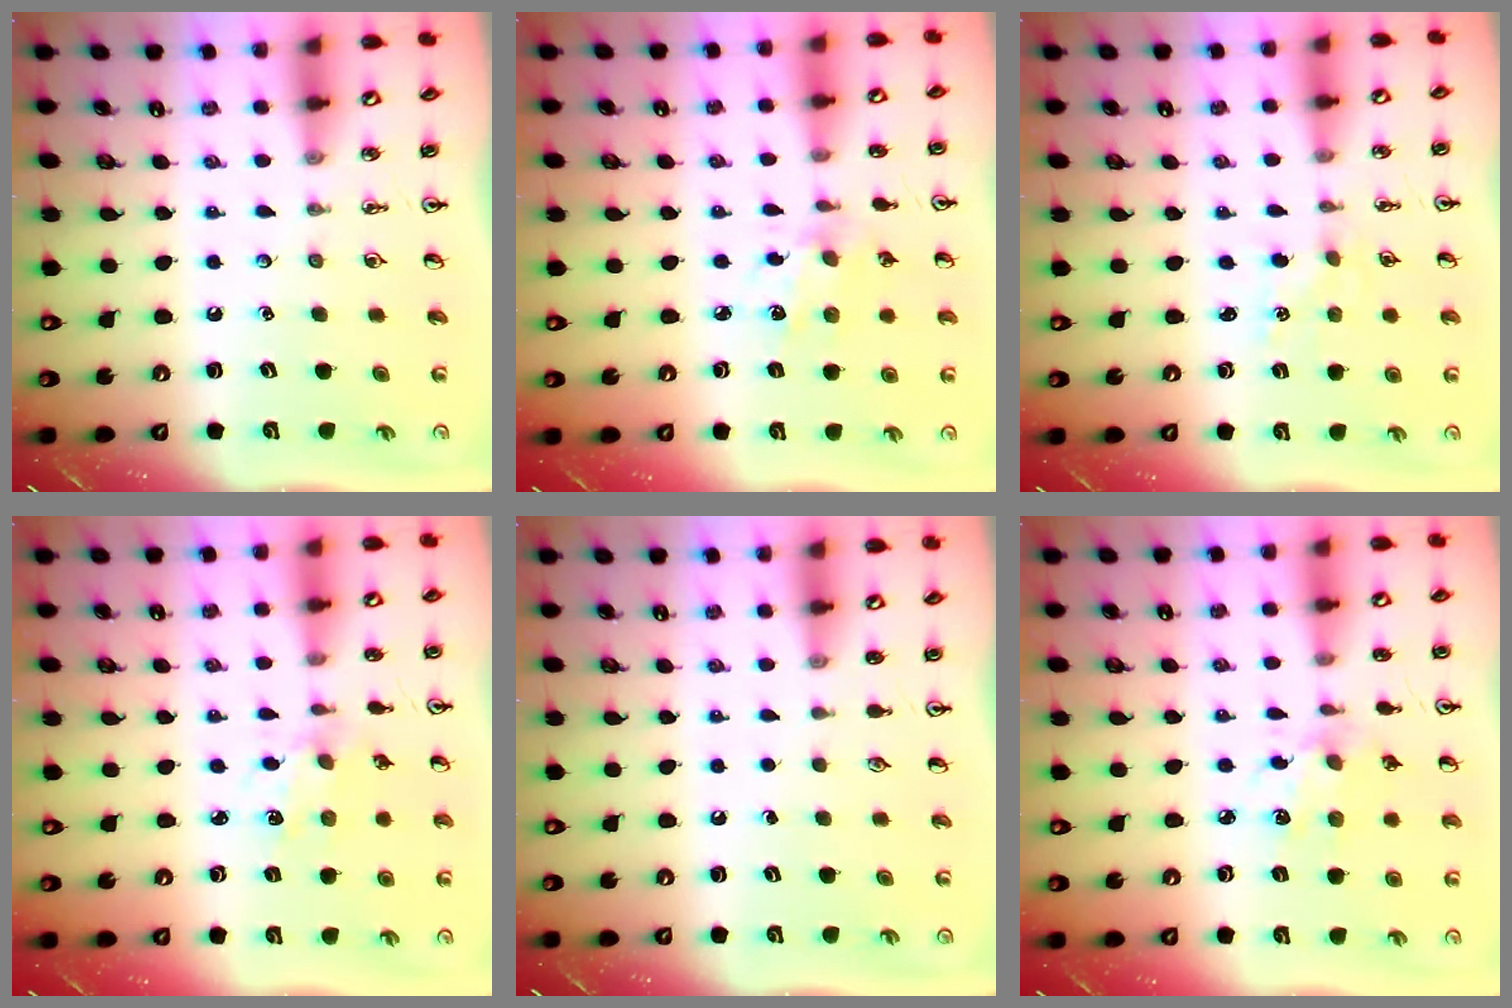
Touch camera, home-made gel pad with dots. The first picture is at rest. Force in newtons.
{"total": 2.8, "press": 2.7, "slide": 0.7}
{"total": 0.8, "press": 0.8, "slide": 0.1}
{"total": 2.0, "press": 2.0, "slide": 0.2}
{"total": 0.0}
{"total": 4.8, "press": 4.6, "slide": 1.5}